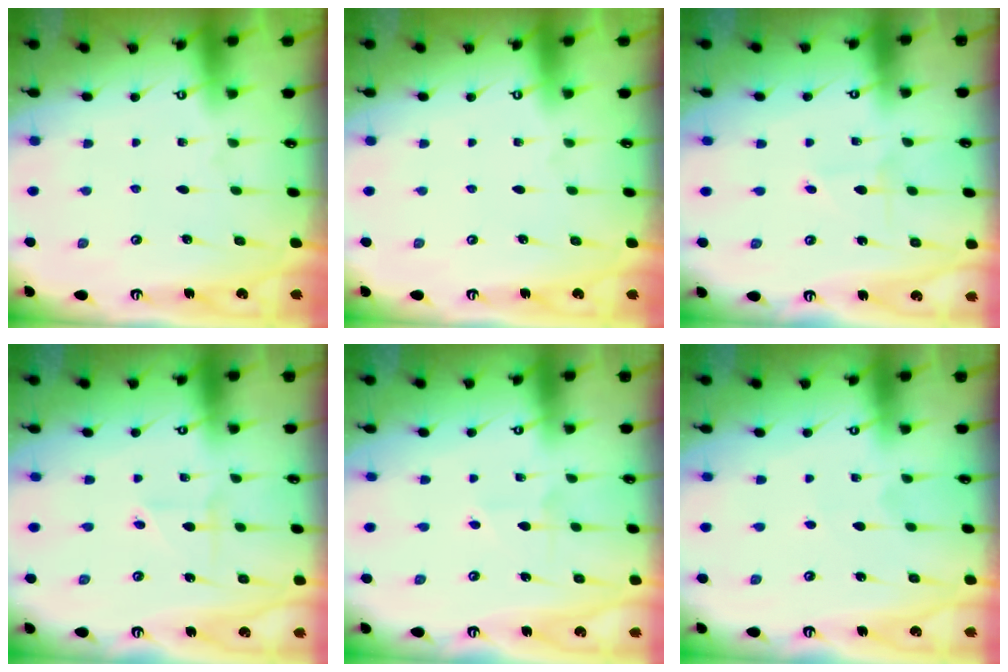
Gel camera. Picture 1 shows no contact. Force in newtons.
{"total": 0.0}
{"total": 1.1, "press": 1.1, "slide": 0.1}
{"total": 1.6, "press": 1.4, "slide": 0.9}
{"total": 3.4, "press": 3.4, "slide": 0.5}
{"total": 2.5, "press": 2.5, "slide": 0.3}